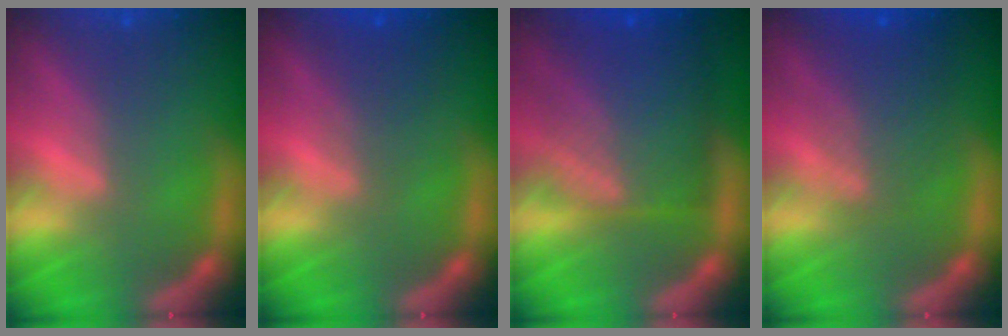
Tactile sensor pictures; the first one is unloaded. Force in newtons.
{"total": 2.5}
{"total": 9.6}
{"total": 4.5}